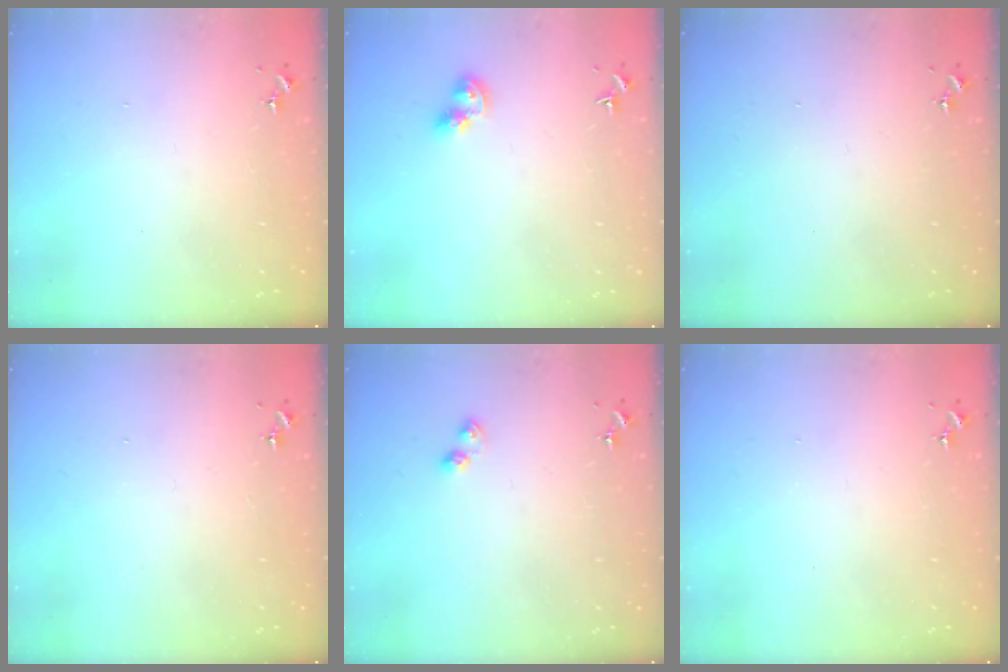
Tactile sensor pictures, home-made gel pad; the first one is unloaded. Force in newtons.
{"total": 6.8, "press": 6.8, "slide": 0.5}
{"total": 0.0}
{"total": 0.0}
{"total": 4.6, "press": 4.6, "slide": 0.4}
{"total": 0.0}